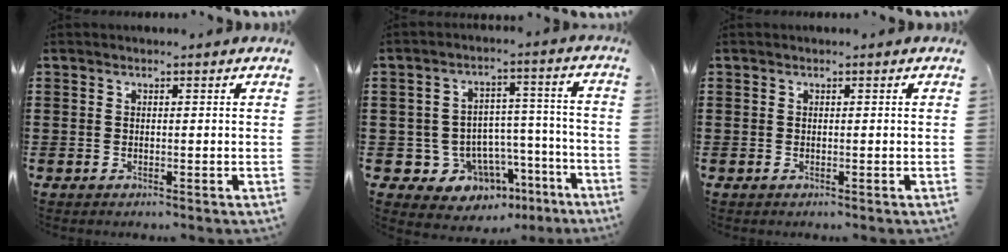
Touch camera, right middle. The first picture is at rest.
{"total": 7.8, "force": [-5.1, 5.6, 1.5], "torque": [-0.039, 0.034, -0.089]}
{"total": 0.0}